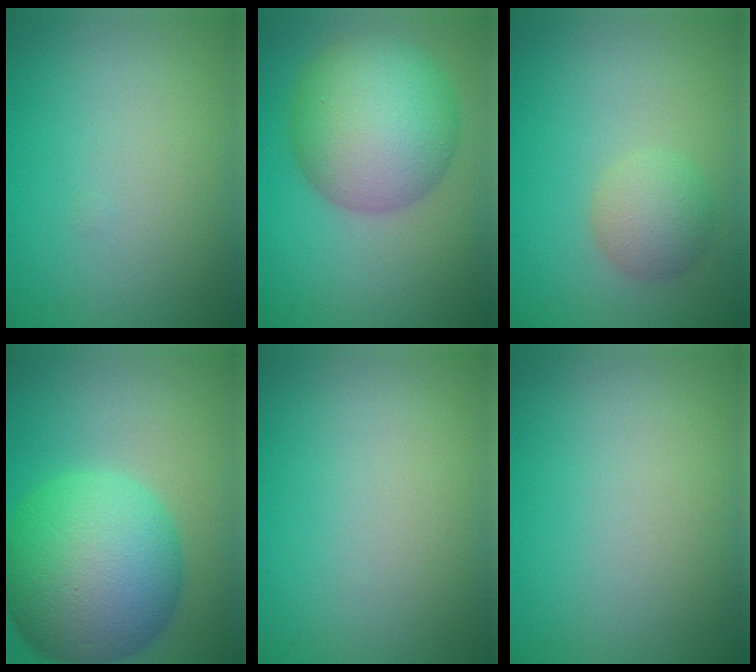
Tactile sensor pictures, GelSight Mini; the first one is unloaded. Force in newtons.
{"total": 9.5, "press": 9.5, "slide": 0.3}
{"total": 2.7, "press": 2.7, "slide": 0.2}
{"total": 14.0, "press": 14.0, "slide": 0.3}
{"total": 0.0}
{"total": 0.0}